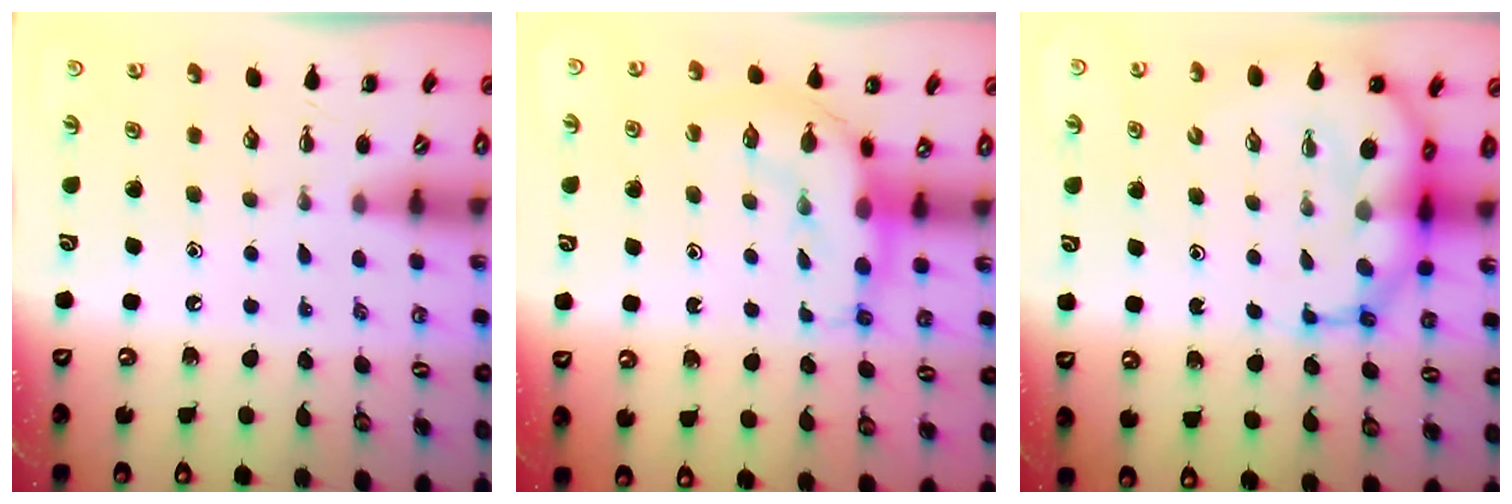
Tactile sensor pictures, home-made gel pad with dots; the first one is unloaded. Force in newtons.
{"total": 9.5, "press": 9.4, "slide": 1.6}
{"total": 11.5, "press": 11.0, "slide": 3.3}